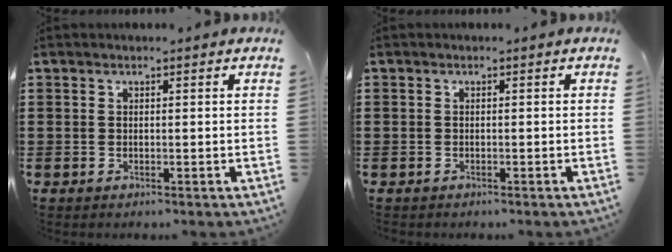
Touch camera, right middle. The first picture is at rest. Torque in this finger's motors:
{"motor_torque": [0.32, 0.02, -0.78, -0.21]}